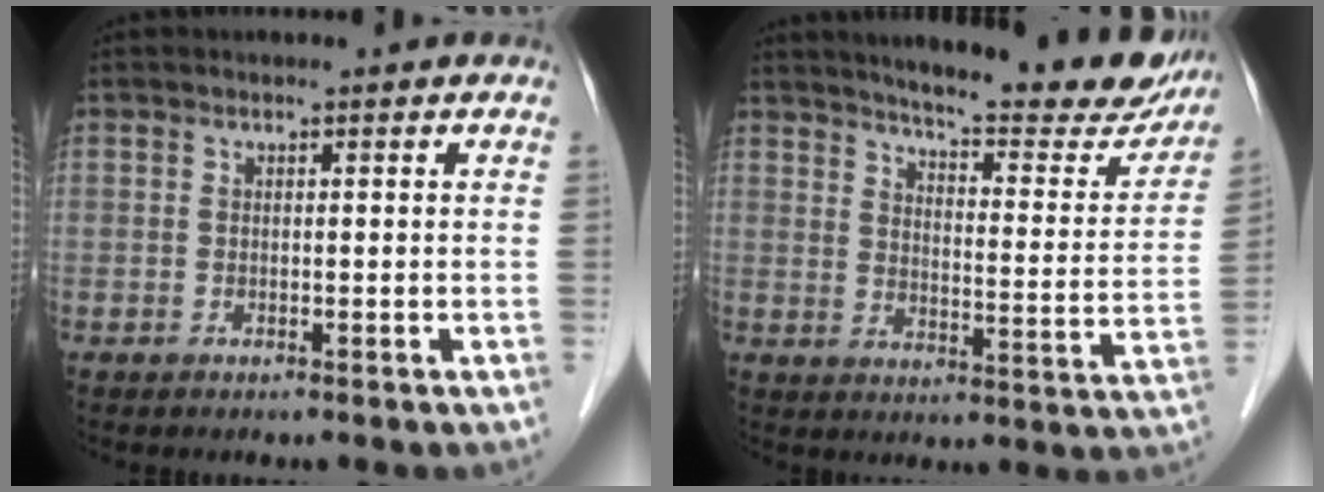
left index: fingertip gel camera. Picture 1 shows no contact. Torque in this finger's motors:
{"motor_torque": [0.14, -0.23, 0.52, 0.09]}